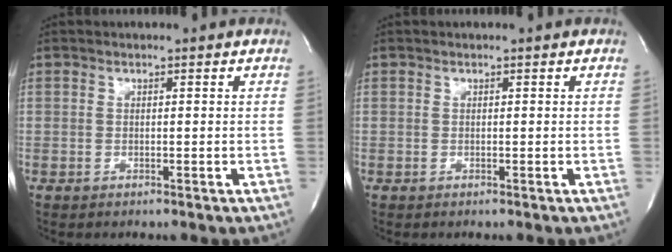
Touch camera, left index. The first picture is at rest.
{"total": 0.0}